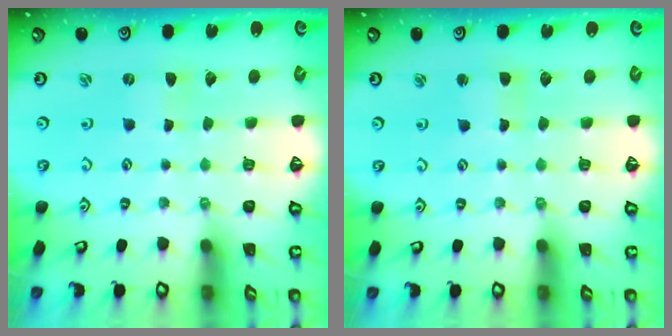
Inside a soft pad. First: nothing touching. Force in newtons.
{"total": 1.8, "press": 1.7, "slide": 0.4}